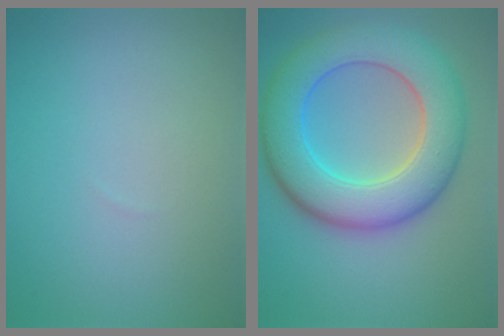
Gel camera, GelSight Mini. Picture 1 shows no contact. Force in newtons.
{"total": 9.7, "press": 9.7, "slide": 0.1}